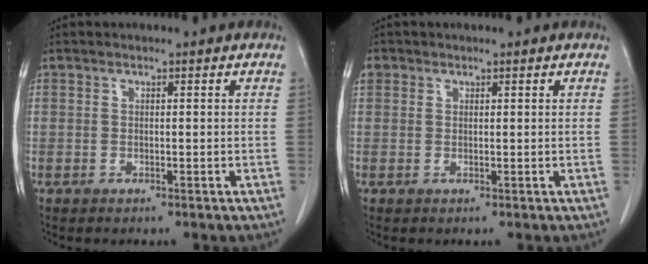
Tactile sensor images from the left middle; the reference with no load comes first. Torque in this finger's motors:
{"motor_torque": [0.21, -0.19, 0.19, 0.03]}